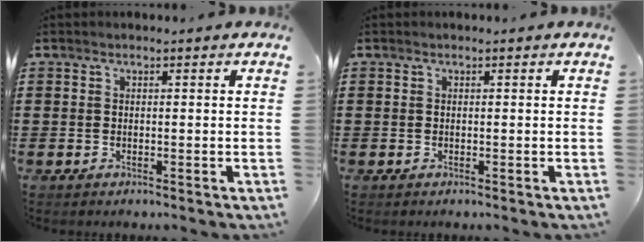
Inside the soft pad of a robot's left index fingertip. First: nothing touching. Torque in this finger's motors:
{"motor_torque": [0.00, 0.00, 0.00, -0.01]}